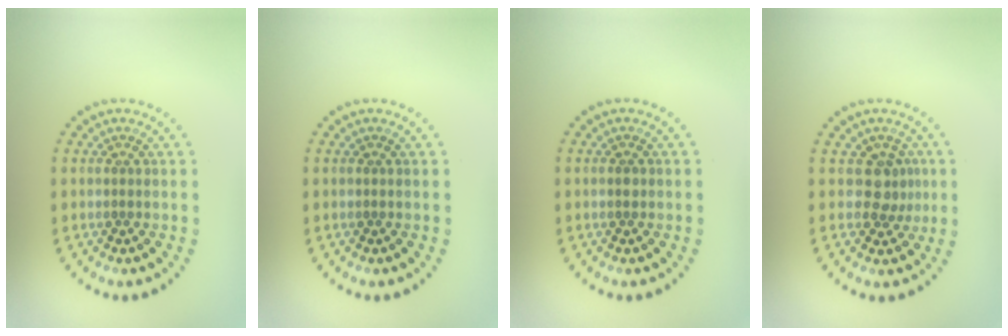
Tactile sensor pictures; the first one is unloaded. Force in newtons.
{"total": 0.0}
{"total": 0.7, "press": 0.7, "slide": 0.1}
{"total": 2.3, "press": 1.8, "slide": 1.3}